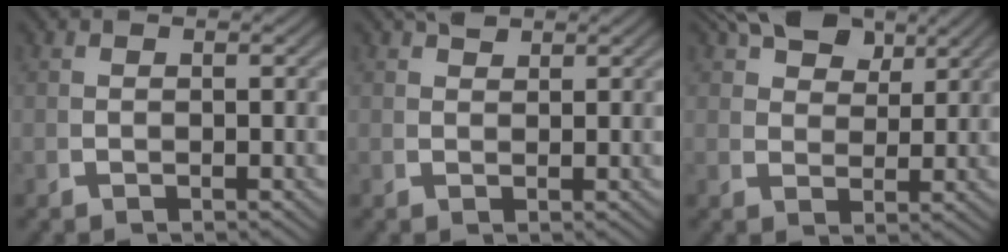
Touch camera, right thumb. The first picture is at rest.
{"total": 2.1, "force": [1.8, 0.7, 0.8], "torque": [-0.007, 0.003, 0.036]}
{"total": 7.5, "force": [4.7, 4.1, 4.0], "torque": [-0.058, 0.000, 0.081]}